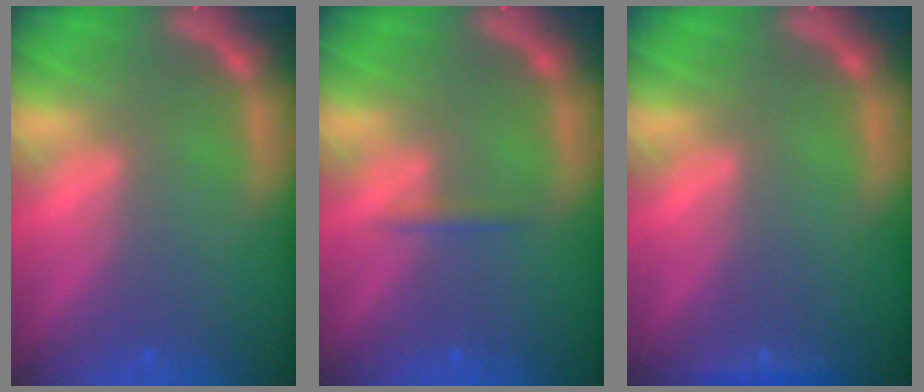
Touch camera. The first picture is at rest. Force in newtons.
{"total": 0.9}
{"total": 0.9}